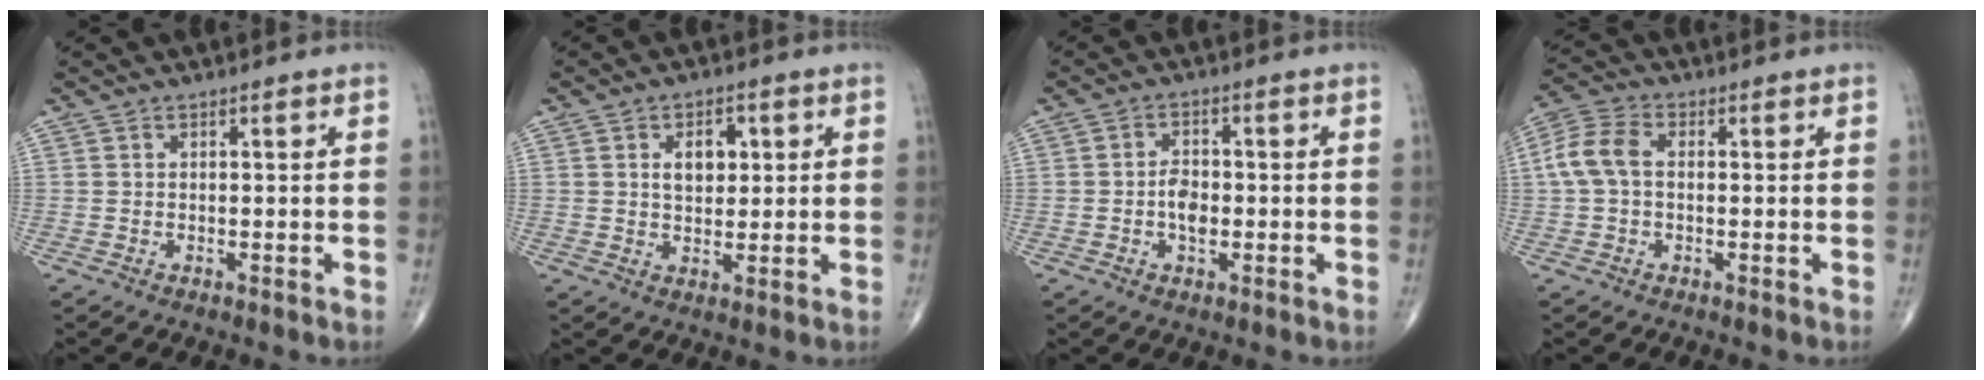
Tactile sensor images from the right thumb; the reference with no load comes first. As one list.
[{"total": 5.7, "force": [1.5, 3.7, 4.1], "torque": [-0.042, -0.004, 0.023]}, {"total": 4.0, "force": [-0.7, 2.4, 3.1], "torque": [-0.046, 0.006, -0.017]}, {"total": 6.9, "force": [0.3, 4.5, 5.2], "torque": [-0.116, 0.022, -0.002]}]